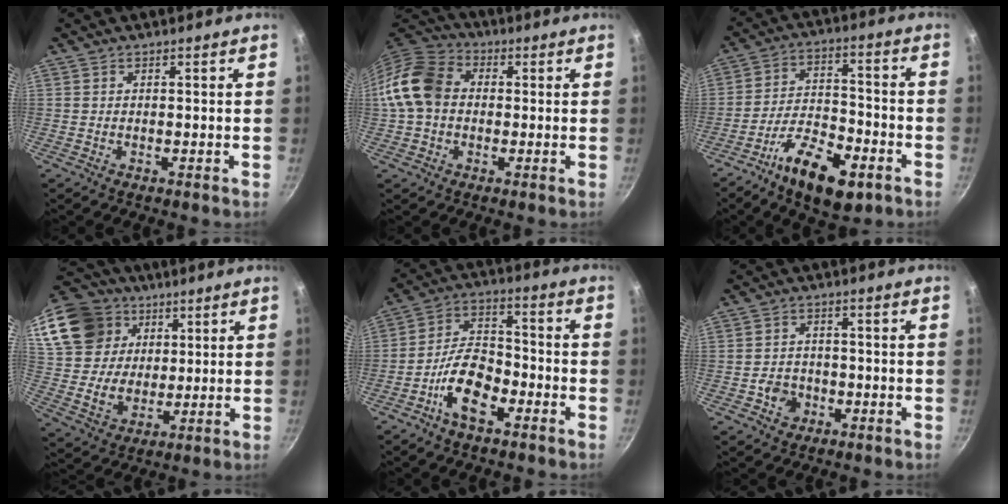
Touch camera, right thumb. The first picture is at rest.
{"total": 11.8, "force": [0.1, 9.2, 7.5], "torque": [-0.122, 0.027, -0.016]}
{"total": 14.1, "force": [-7.8, 6.2, 10.1], "torque": [-0.151, 0.045, -0.132]}
{"total": 21.6, "force": [9.5, 16.9, 9.5], "torque": [-0.189, 0.005, 0.187]}
{"total": 10.6, "force": [-5.4, 5.3, 7.4], "torque": [-0.123, 0.049, -0.104]}
{"total": 4.2, "force": [-1.8, 3.5, 1.5], "torque": [-0.007, 0.018, -0.027]}